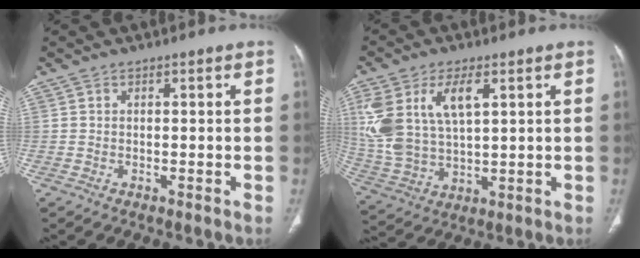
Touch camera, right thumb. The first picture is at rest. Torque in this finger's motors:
{"motor_torque": [1.55, 1.67, 1.87, 0.54, 0.43]}